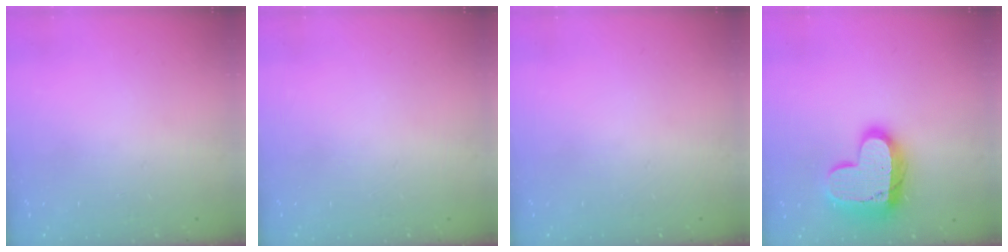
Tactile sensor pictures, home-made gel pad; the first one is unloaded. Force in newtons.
{"total": 0.0}
{"total": 0.0}
{"total": 19.0, "press": 19.0, "slide": 1.5}